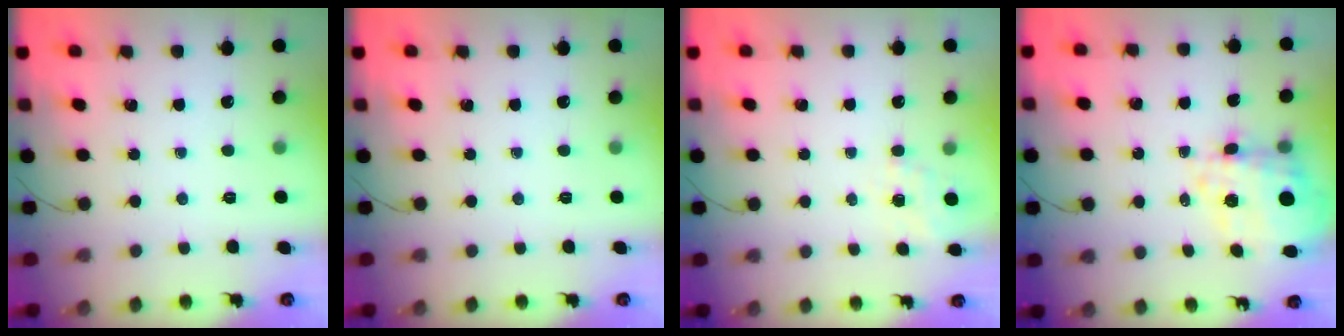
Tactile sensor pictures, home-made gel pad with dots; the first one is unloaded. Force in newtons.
{"total": 0.0}
{"total": 5.1, "press": 4.8, "slide": 1.5}
{"total": 8.2, "press": 7.6, "slide": 3.0}